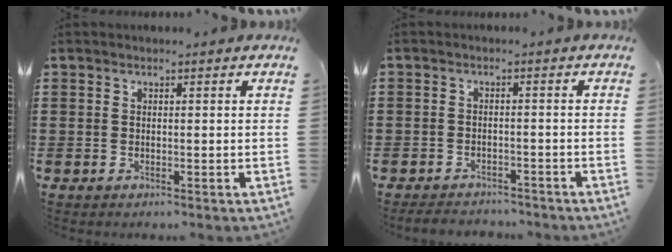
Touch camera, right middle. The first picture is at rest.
{"total": 2.7, "force": [-2.7, 0.5, -0.2], "torque": [-0.004, -0.002, -0.059]}